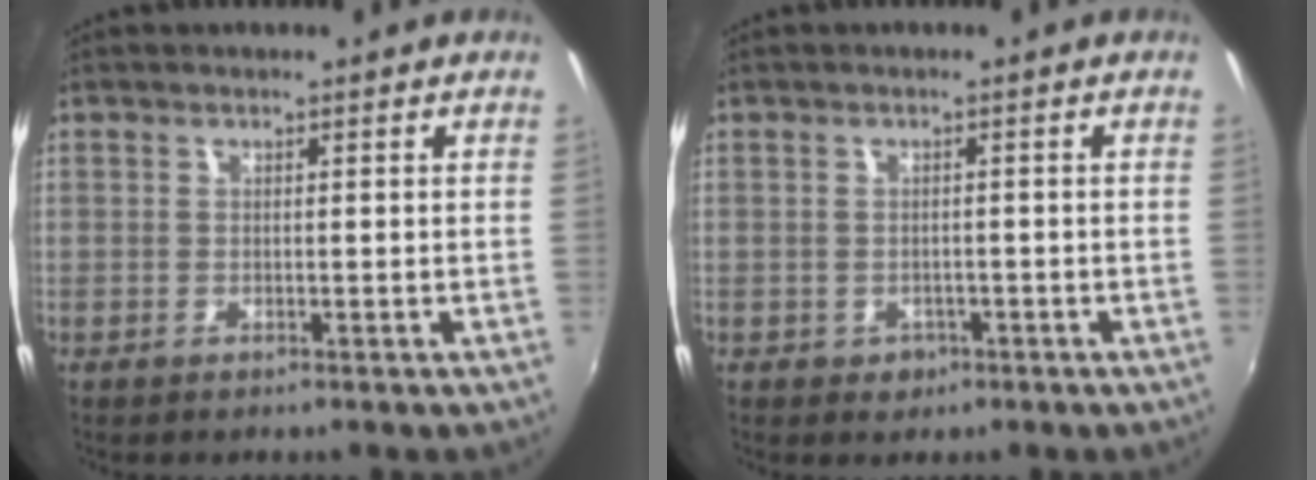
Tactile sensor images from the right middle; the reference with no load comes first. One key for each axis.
{"total": 2.3, "fx": -0.9, "fy": 2.0, "fz": 0.7, "tx": -0.017, "ty": -0.003, "tz": -0.009}